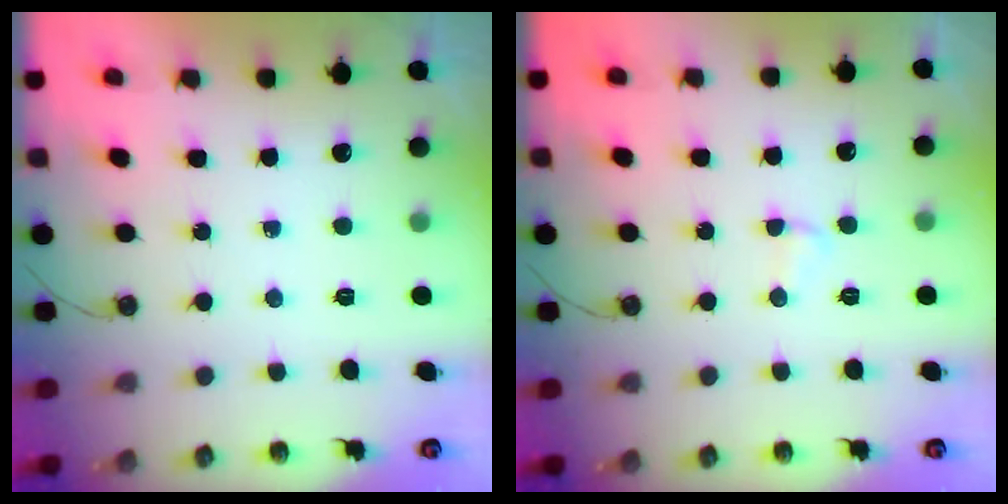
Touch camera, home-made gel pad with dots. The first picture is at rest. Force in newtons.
{"total": 2.5, "press": 2.5, "slide": 0.4}